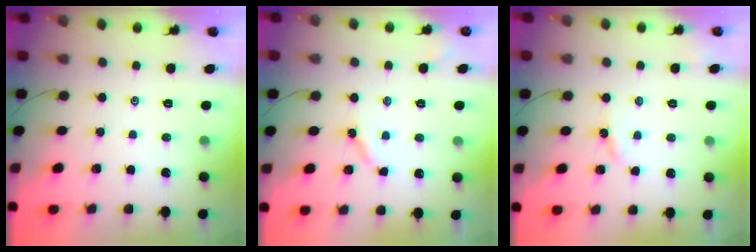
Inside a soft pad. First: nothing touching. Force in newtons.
{"total": 4.8, "press": 4.8, "slide": 0.5}
{"total": 3.7, "press": 3.7, "slide": 0.4}